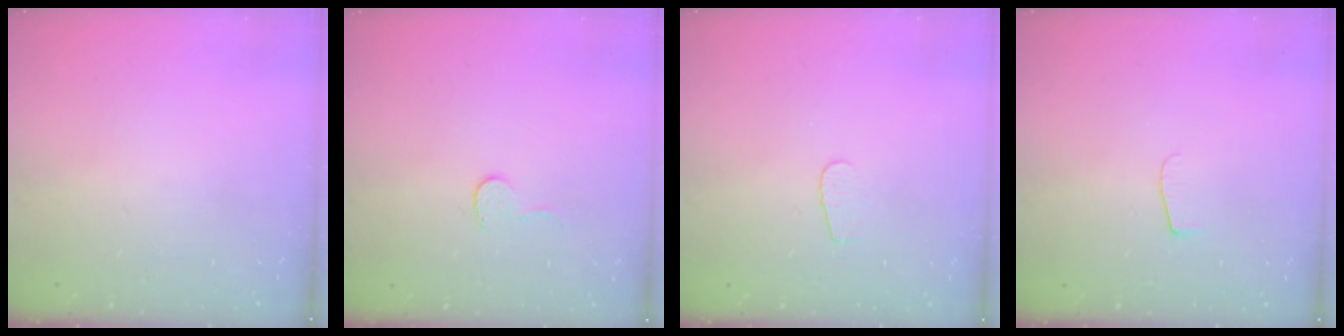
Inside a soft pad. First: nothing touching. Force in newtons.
{"total": 4.6, "press": 4.6, "slide": 0.4}
{"total": 3.1, "press": 3.1, "slide": 0.3}
{"total": 4.3, "press": 4.3, "slide": 0.5}